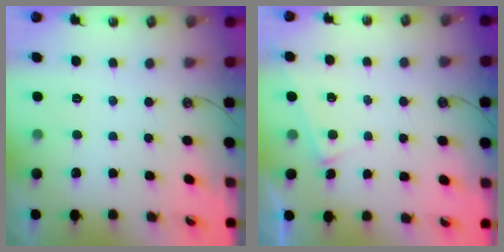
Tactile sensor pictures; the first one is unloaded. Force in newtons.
{"total": 4.1, "press": 4.1, "slide": 0.2}